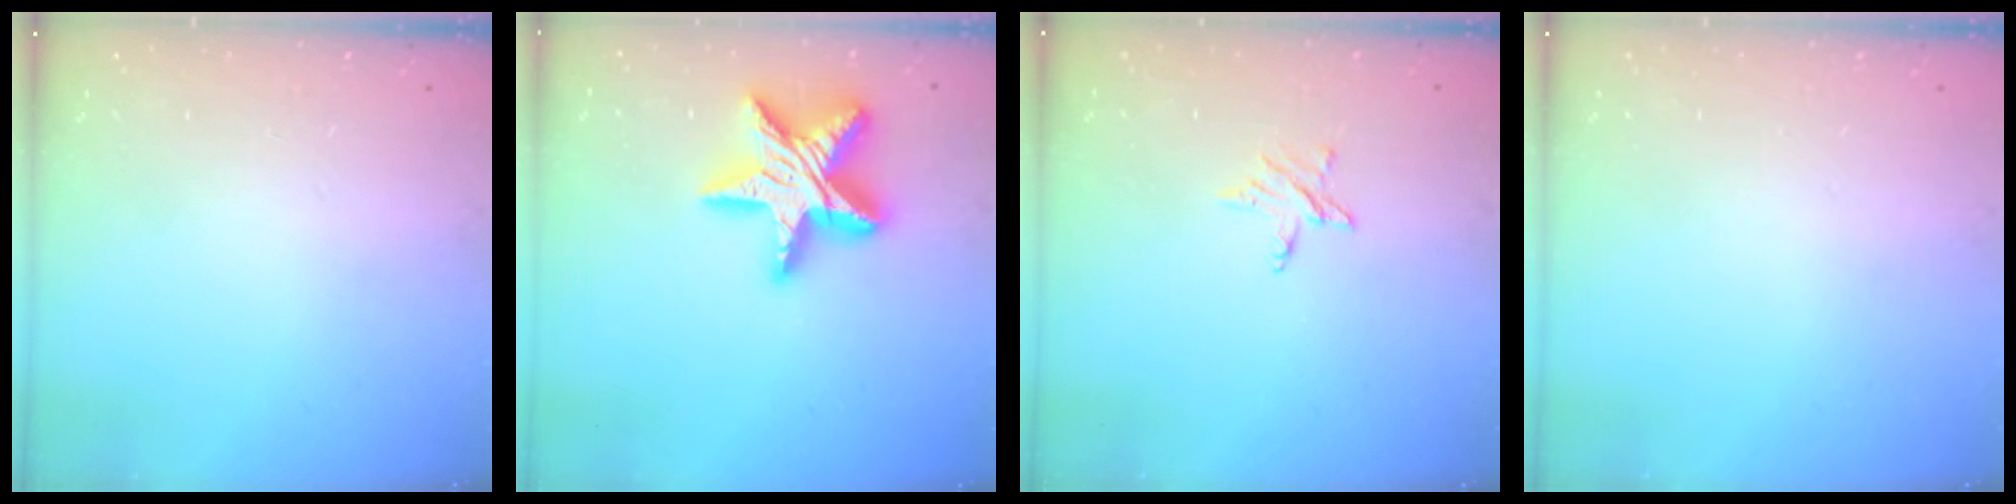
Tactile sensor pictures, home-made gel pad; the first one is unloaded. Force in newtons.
{"total": 19.9, "press": 19.9, "slide": 1.6}
{"total": 3.9, "press": 3.9, "slide": 0.3}
{"total": 0.0}